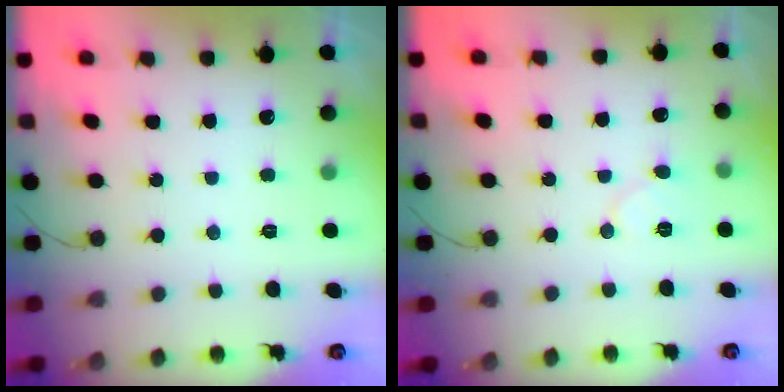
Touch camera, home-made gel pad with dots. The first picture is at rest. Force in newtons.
{"total": 5.6, "press": 5.6, "slide": 0.7}